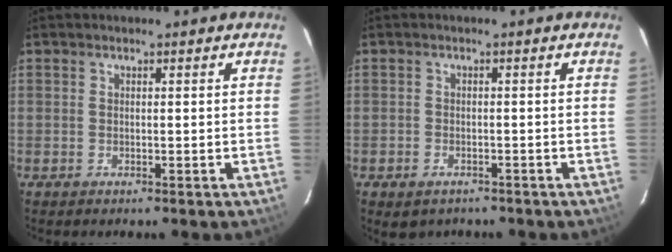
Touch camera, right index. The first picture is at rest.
{"total": 3.2, "force": [-2.0, 2.3, 1.1], "torque": [-0.027, -0.005, -0.026]}